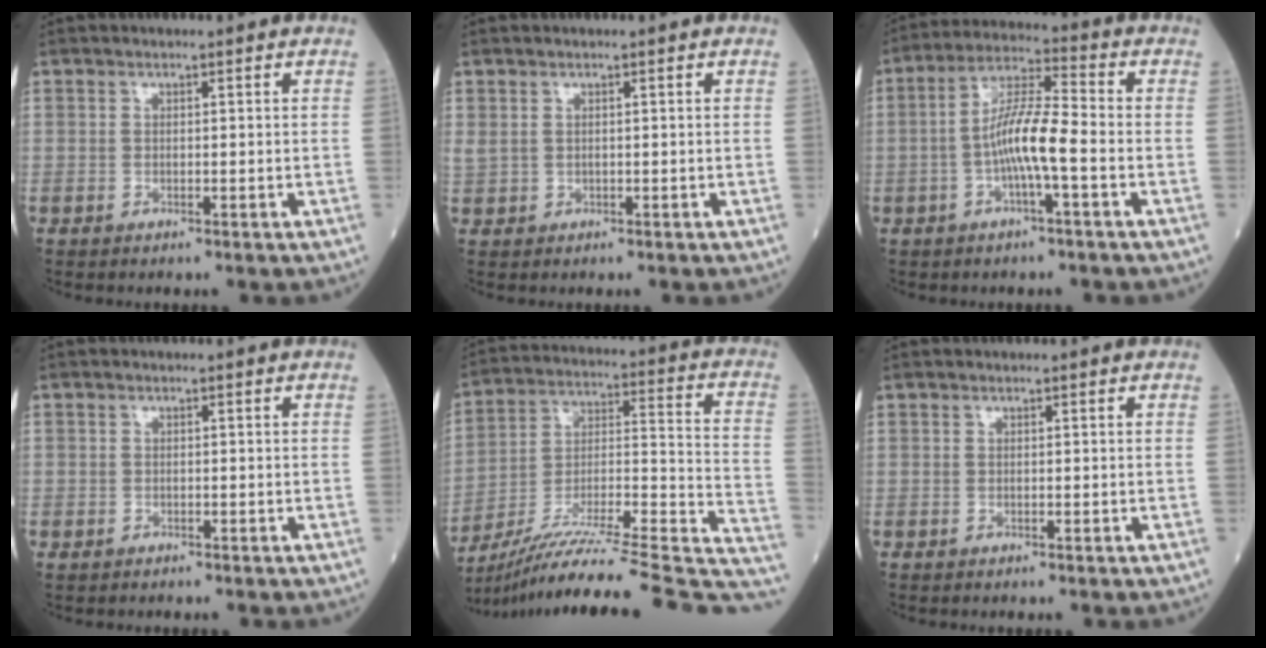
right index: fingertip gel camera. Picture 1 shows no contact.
{"total": 1.8, "force": [0.6, 1.2, 1.3], "torque": [-0.043, 0.010, 0.021]}
{"total": 8.6, "force": [-2.1, 0.7, 8.3], "torque": [-0.161, 0.013, -0.045]}
{"total": 0.9, "force": [-0.6, 0.7, 0.0], "torque": [-0.009, 0.004, -0.014]}
{"total": 31.7, "force": [-27.2, 1.3, 16.3], "torque": [-0.180, -0.013, -0.405]}
{"total": 0.0}